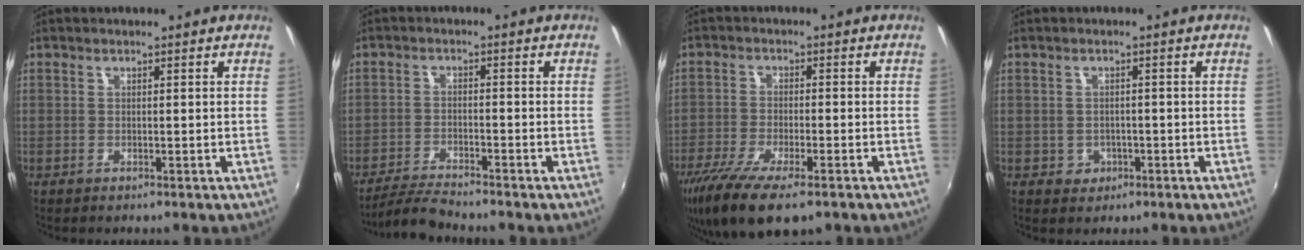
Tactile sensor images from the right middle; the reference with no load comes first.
{"total": 5.6, "force": [-5.3, -0.1, 1.8], "torque": [-0.056, -0.012, -0.101]}
{"total": 13.1, "force": [-8.8, 3.8, 8.8], "torque": [-0.191, -0.047, -0.156]}
{"total": 3.0, "force": [-0.9, 2.8, 0.7], "torque": [-0.019, 0.000, -0.008]}